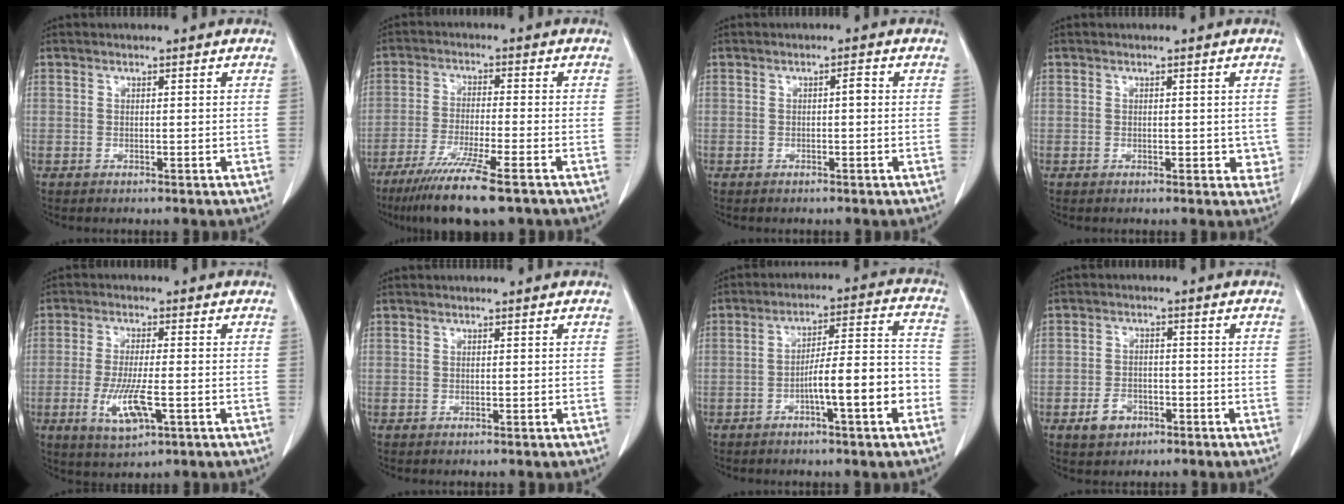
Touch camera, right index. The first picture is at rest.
{"total": 11.5, "force": [-8.0, 0.5, 8.2], "torque": [-0.140, -0.031, -0.130]}
{"total": 1.1, "force": [0.0, 0.3, 1.1], "torque": [-0.016, 0.003, 0.001]}
{"total": 2.5, "force": [0.1, 1.9, 1.6], "torque": [0.001, 0.002, 0.001]}
{"total": 7.2, "force": [-2.3, 1.5, 6.7], "torque": [-0.133, -0.015, -0.037]}
{"total": 0.0}
{"total": 11.3, "force": [-4.3, 1.0, 10.4], "torque": [-0.158, 0.024, -0.064]}
{"total": 4.1, "force": [-2.2, 2.9, 1.8], "torque": [-0.031, 0.005, -0.032]}